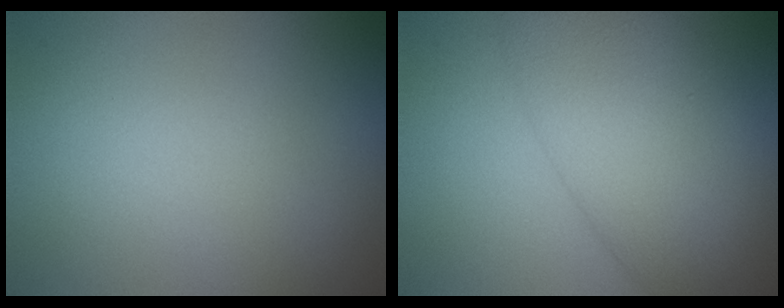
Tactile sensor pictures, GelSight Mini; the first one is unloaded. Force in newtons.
{"total": 9.8, "press": 9.7, "slide": 0.2}